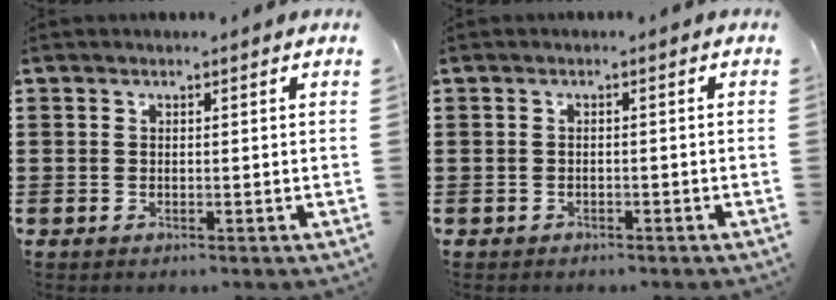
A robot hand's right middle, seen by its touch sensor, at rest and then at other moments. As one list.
[{"total": 0.5, "force": [-0.4, 0.2, -0.1], "torque": [0.000, 0.002, -0.010]}]